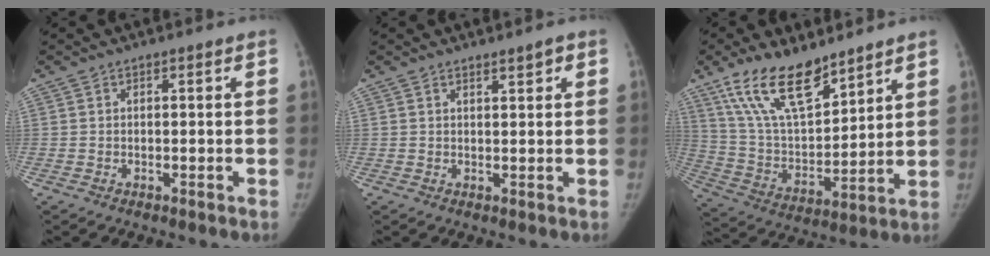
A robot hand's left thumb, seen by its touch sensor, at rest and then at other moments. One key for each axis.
{"total": 1.8, "fx": 1.3, "fy": 0.5, "fz": 1.2, "tx": -0.011, "ty": -0.008, "tz": 0.020}
{"total": 17.7, "fx": 12.4, "fy": 7.1, "fz": 10.5, "tx": -0.154, "ty": -0.063, "tz": 0.240}